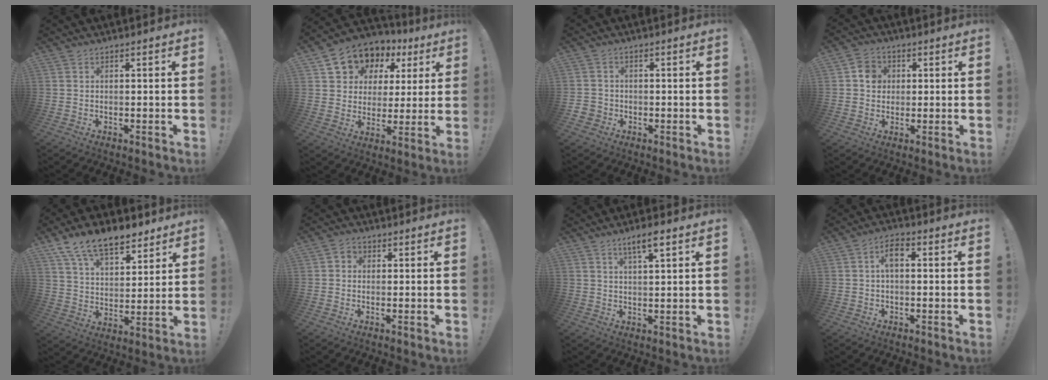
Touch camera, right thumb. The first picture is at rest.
{"total": 10.0, "force": [5.3, 7.8, 3.4], "torque": [-0.052, -0.041, 0.104]}
{"total": 3.0, "force": [-0.8, 2.7, 1.0], "torque": [-0.026, 0.005, -0.015]}
{"total": 6.4, "force": [1.1, 5.9, 2.4], "torque": [-0.026, 0.008, 0.021]}
{"total": 13.8, "force": [10.1, 6.6, 6.7], "torque": [-0.113, -0.061, 0.185]}
{"total": 2.3, "force": [-0.1, 2.0, 1.2], "torque": [-0.014, 0.003, -0.003]}
{"total": 4.9, "force": [2.9, 0.6, 3.9], "torque": [-0.070, -0.006, 0.045]}
{"total": 4.6, "force": [0.4, 2.2, 4.0], "torque": [-0.073, 0.012, 0.006]}